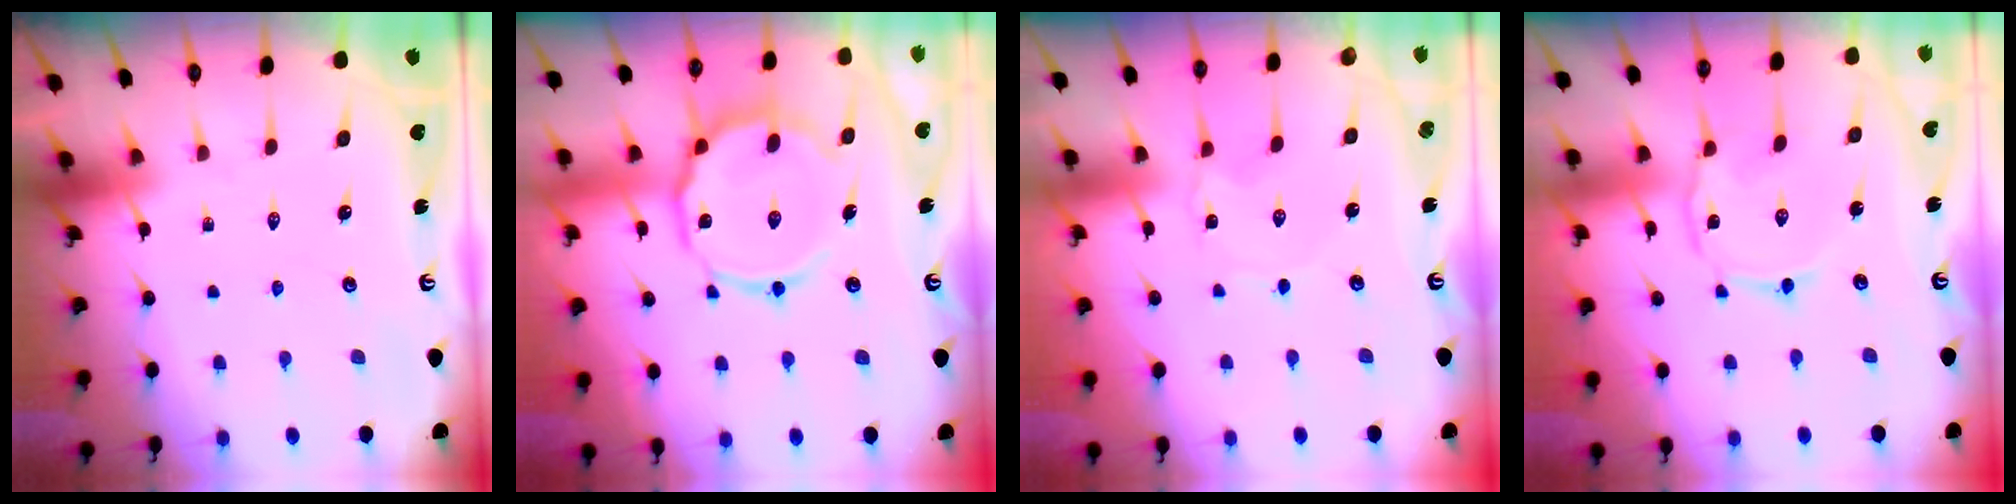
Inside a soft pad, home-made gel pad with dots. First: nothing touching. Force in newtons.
{"total": 14.3, "press": 14.2, "slide": 1.4}
{"total": 0.7, "press": 0.7, "slide": 0.2}
{"total": 3.0, "press": 2.9, "slide": 0.4}